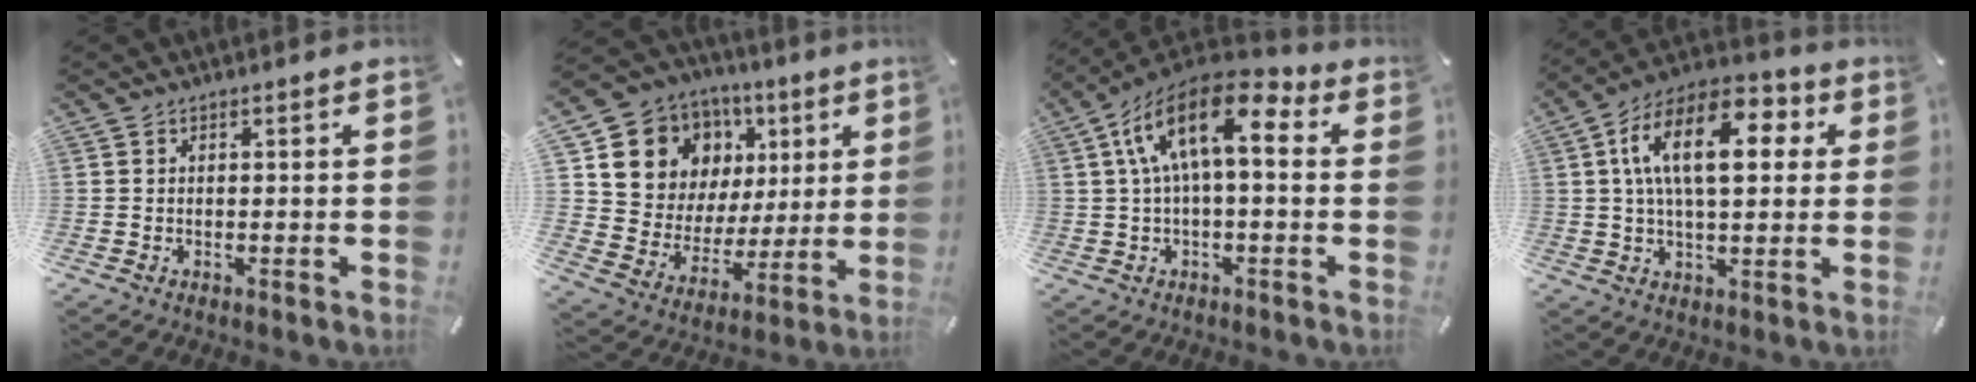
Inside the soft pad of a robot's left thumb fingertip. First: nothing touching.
{"total": 12.0, "force": [6.0, 10.3, 1.8], "torque": [-0.046, -0.057, 0.121]}
{"total": 16.0, "force": [4.7, 6.9, 13.6], "torque": [-0.268, -0.019, 0.079]}
{"total": 17.3, "force": [4.7, 9.0, 14.0], "torque": [-0.254, 0.006, 0.076]}